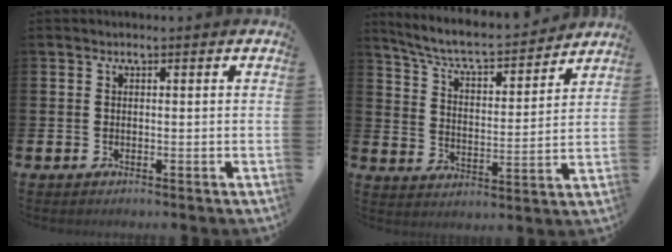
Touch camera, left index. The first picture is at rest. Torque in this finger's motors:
{"motor_torque": [0.84, -0.80, 0.38, 0.13]}